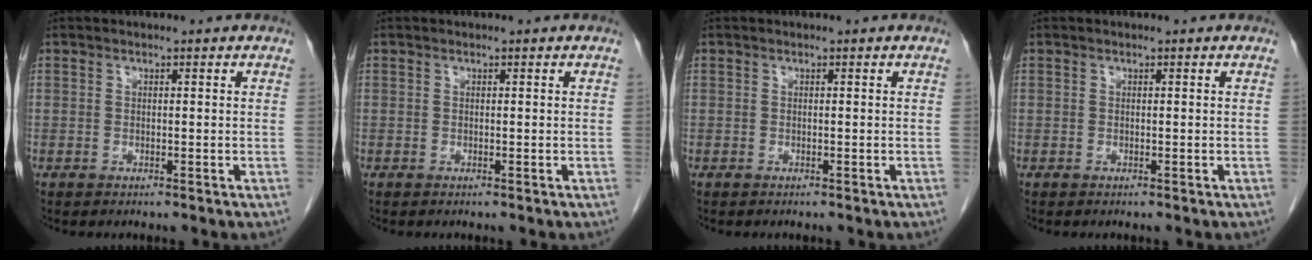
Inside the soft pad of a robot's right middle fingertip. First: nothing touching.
{"total": 0.0}
{"total": 0.0}
{"total": 0.0}